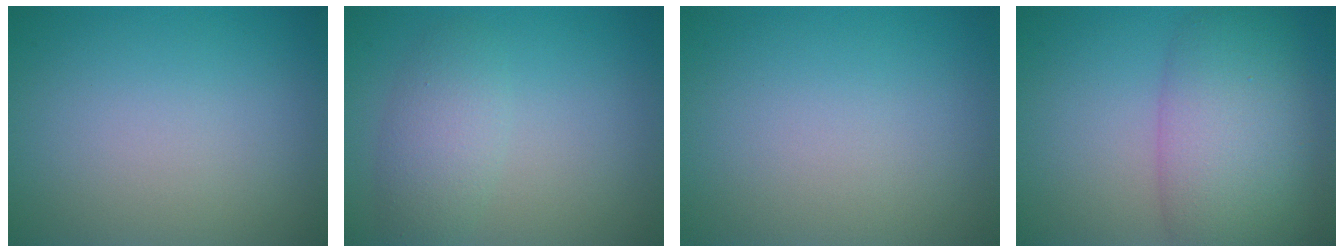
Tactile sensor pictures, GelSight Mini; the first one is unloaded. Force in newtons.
{"total": 2.9, "press": 2.9, "slide": 0.0}
{"total": 0.0}
{"total": 8.1, "press": 8.1, "slide": 0.2}